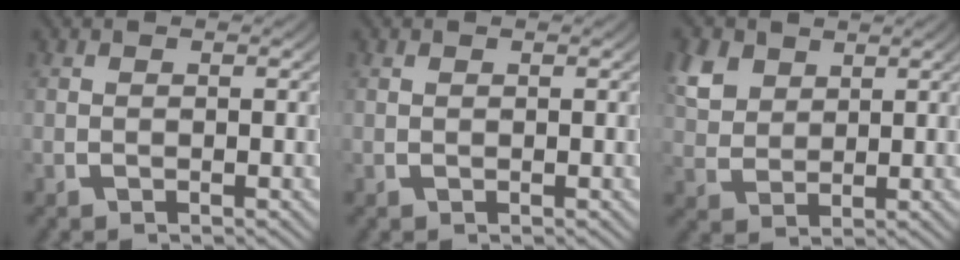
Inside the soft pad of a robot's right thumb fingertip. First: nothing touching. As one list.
[{"total": 0.0}, {"total": 5.1, "force": [2.2, 3.7, 2.8], "torque": [-0.068, -0.007, 0.047]}]